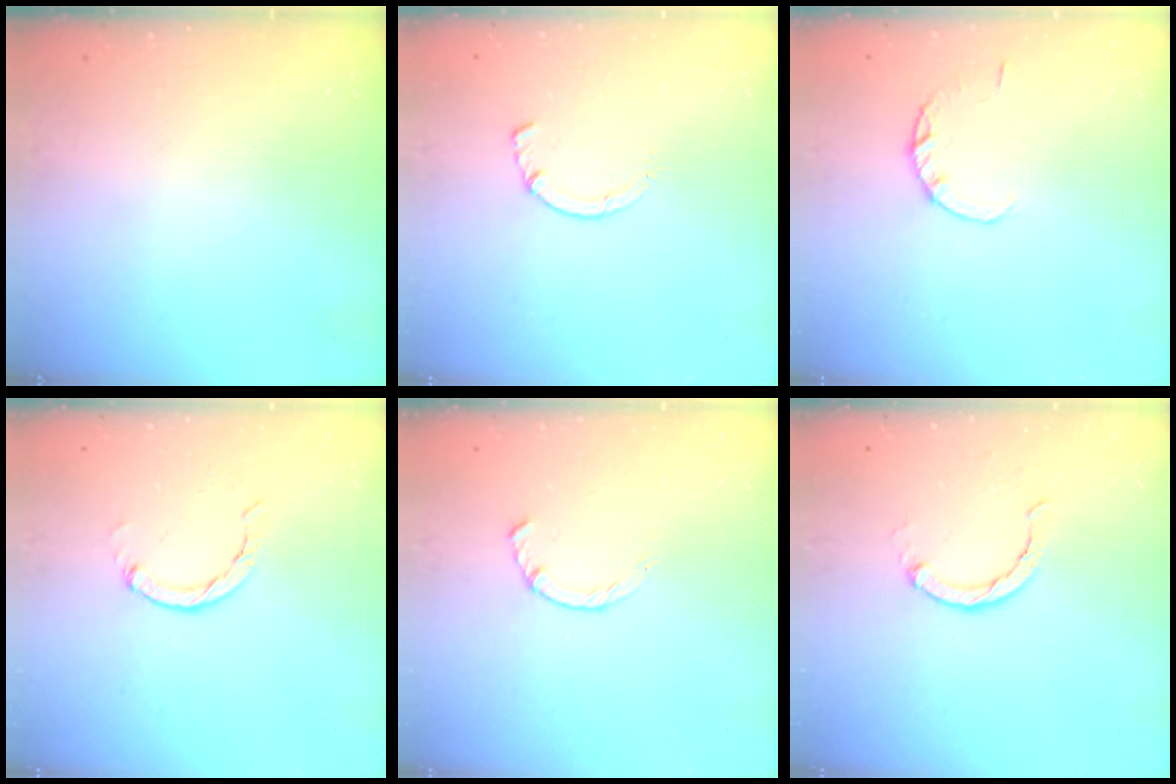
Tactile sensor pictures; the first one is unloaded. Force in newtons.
{"total": 1.4, "press": 1.4, "slide": 0.3}
{"total": 1.8, "press": 1.8, "slide": 0.3}
{"total": 2.7, "press": 2.7, "slide": 0.5}
{"total": 2.2, "press": 2.2, "slide": 0.4}
{"total": 2.3, "press": 2.3, "slide": 0.2}